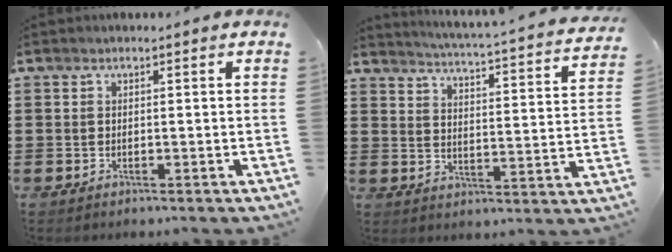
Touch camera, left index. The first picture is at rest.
{"total": 3.3, "force": [3.0, -0.6, 1.0], "torque": [-0.040, -0.035, 0.041]}